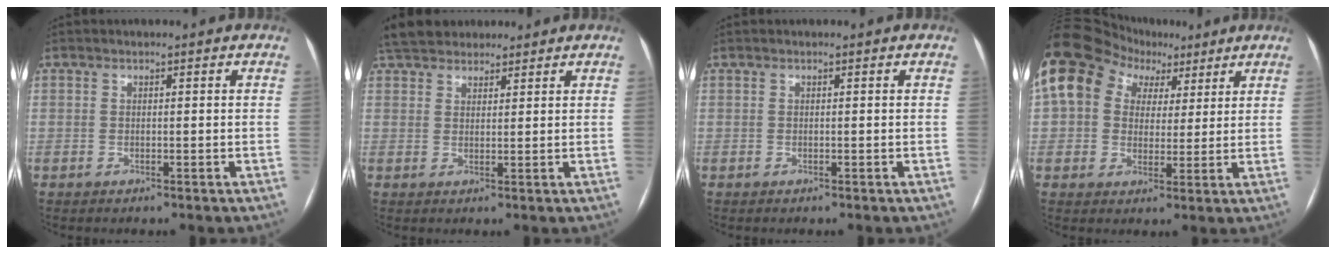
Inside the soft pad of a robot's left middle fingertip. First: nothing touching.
{"total": 8.8, "force": [7.3, 3.8, 2.9], "torque": [-0.044, 0.037, 0.130]}
{"total": 0.0}
{"total": 14.4, "force": [6.2, 10.9, 6.9], "torque": [-0.139, 0.070, 0.105]}